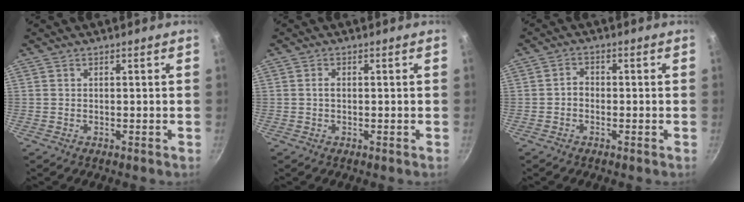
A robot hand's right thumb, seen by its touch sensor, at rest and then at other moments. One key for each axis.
{"total": 1.1, "fx": -0.1, "fy": 0.7, "fz": 0.8, "tx": -0.014, "ty": 0.004, "tz": -0.002}
{"total": 1.9, "fx": -0.8, "fy": 1.4, "fz": 1.0, "tx": -0.014, "ty": 0.014, "tz": -0.019}